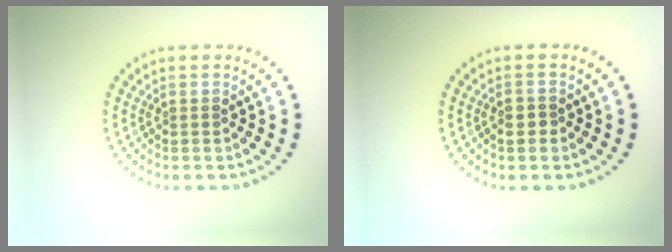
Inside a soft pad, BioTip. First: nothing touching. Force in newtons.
{"total": 1.3, "press": 1.2, "slide": 0.5}